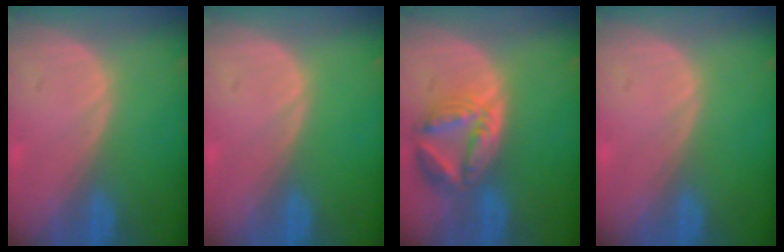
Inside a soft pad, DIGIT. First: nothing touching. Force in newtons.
{"total": 0.0}
{"total": 8.1, "press": 7.2, "slide": 3.7}
{"total": 0.0}